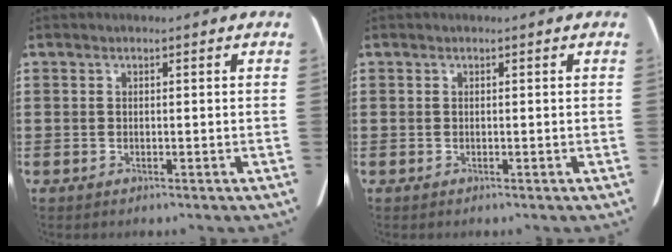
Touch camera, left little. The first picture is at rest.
{"total": 0.0}